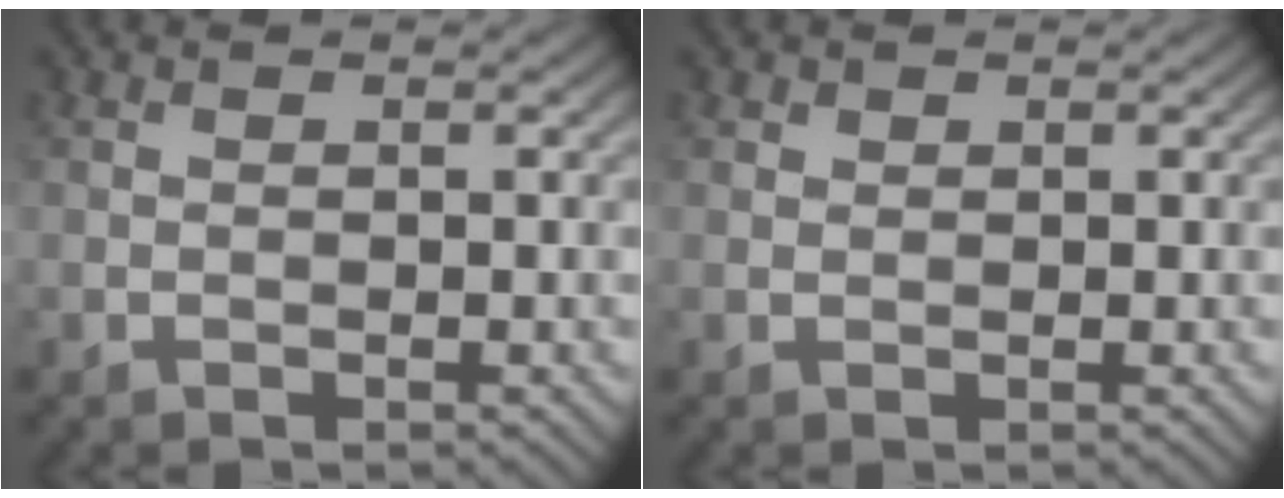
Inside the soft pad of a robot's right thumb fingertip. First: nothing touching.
{"total": 0.7, "force": [0.5, 0.4, 0.1], "torque": [0.001, -0.001, 0.009]}